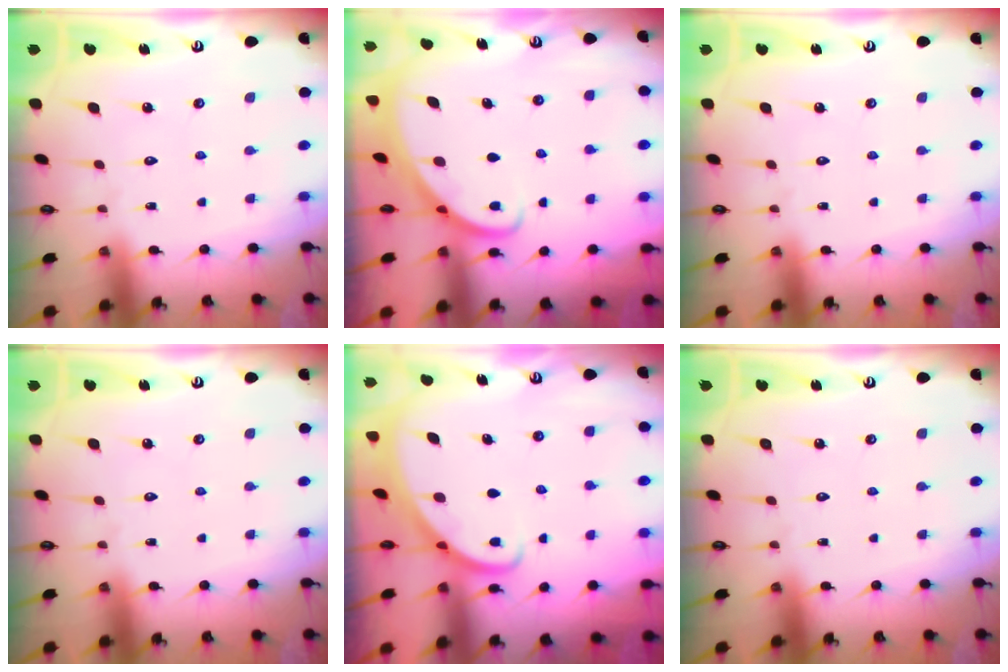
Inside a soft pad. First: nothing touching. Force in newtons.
{"total": 2.8, "press": 2.8, "slide": 0.2}
{"total": 0.0}
{"total": 0.0}
{"total": 2.4, "press": 2.4, "slide": 0.2}
{"total": 0.0}